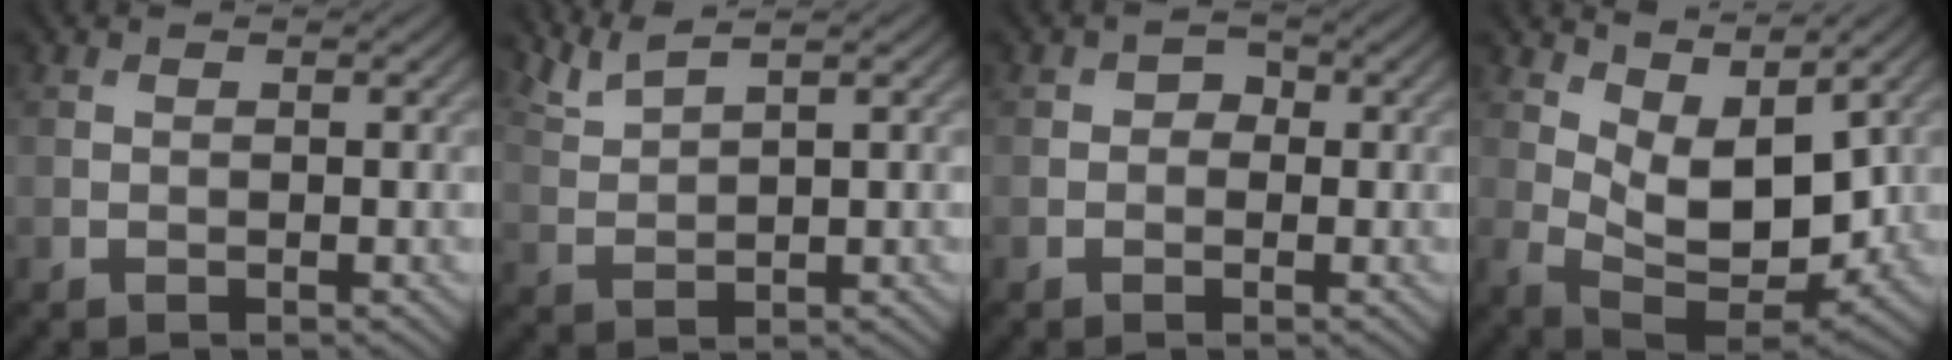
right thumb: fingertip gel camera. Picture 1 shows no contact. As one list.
[{"total": 3.4, "force": [2.9, 0.4, 1.8], "torque": [-0.039, 0.009, 0.068]}, {"total": 1.7, "force": [-0.1, 1.5, 0.8], "torque": [-0.007, 0.001, -0.009]}, {"total": 8.8, "force": [3.9, 4.5, 6.5], "torque": [-0.137, -0.008, 0.071]}]